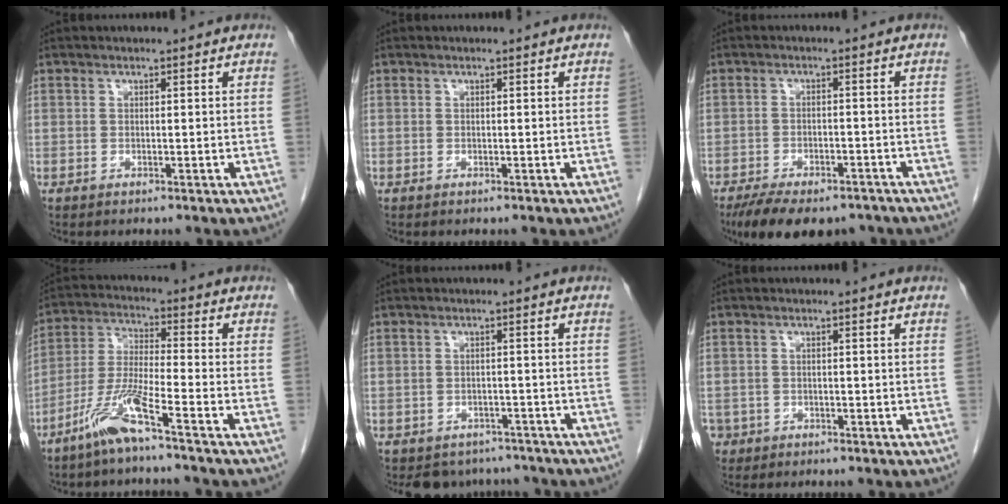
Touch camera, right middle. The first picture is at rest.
{"total": 0.0}
{"total": 13.3, "force": [-10.4, 5.4, 6.4], "torque": [-0.113, -0.005, -0.146]}
{"total": 8.3, "force": [-5.6, -0.5, 6.1], "torque": [-0.135, -0.014, -0.116]}
{"total": 6.4, "force": [-5.7, 2.9, 0.2], "torque": [0.008, 0.006, -0.070]}
{"total": 2.8, "force": [-1.6, 2.2, 0.1], "torque": [-0.002, 0.005, -0.029]}